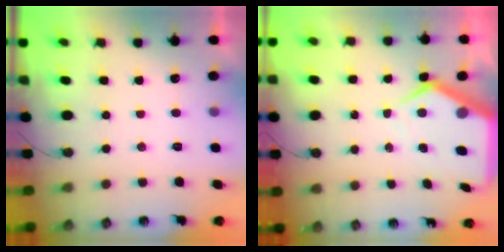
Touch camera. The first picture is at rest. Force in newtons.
{"total": 9.4, "press": 9.4, "slide": 0.9}